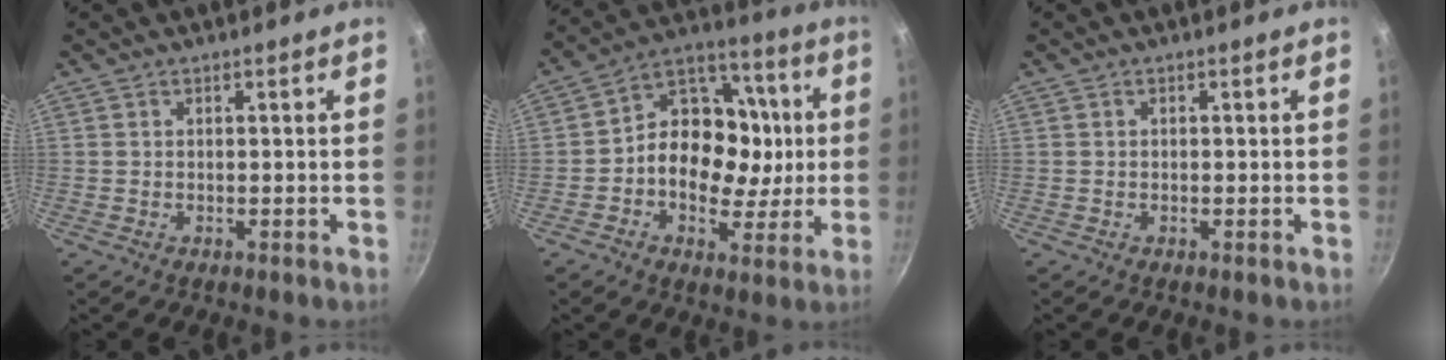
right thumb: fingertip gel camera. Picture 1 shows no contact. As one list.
[{"total": 17.3, "force": [-0.4, 13.3, 11.0], "torque": [-0.133, 0.029, -0.023]}, {"total": 0.0}]